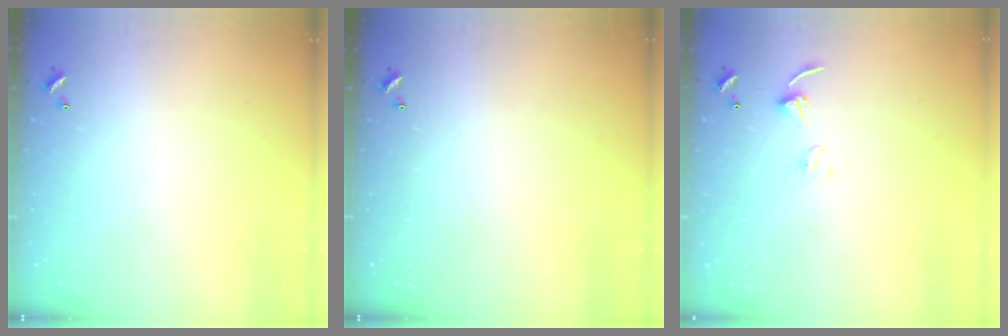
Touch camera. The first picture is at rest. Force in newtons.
{"total": 0.0}
{"total": 2.7, "press": 2.7, "slide": 0.2}